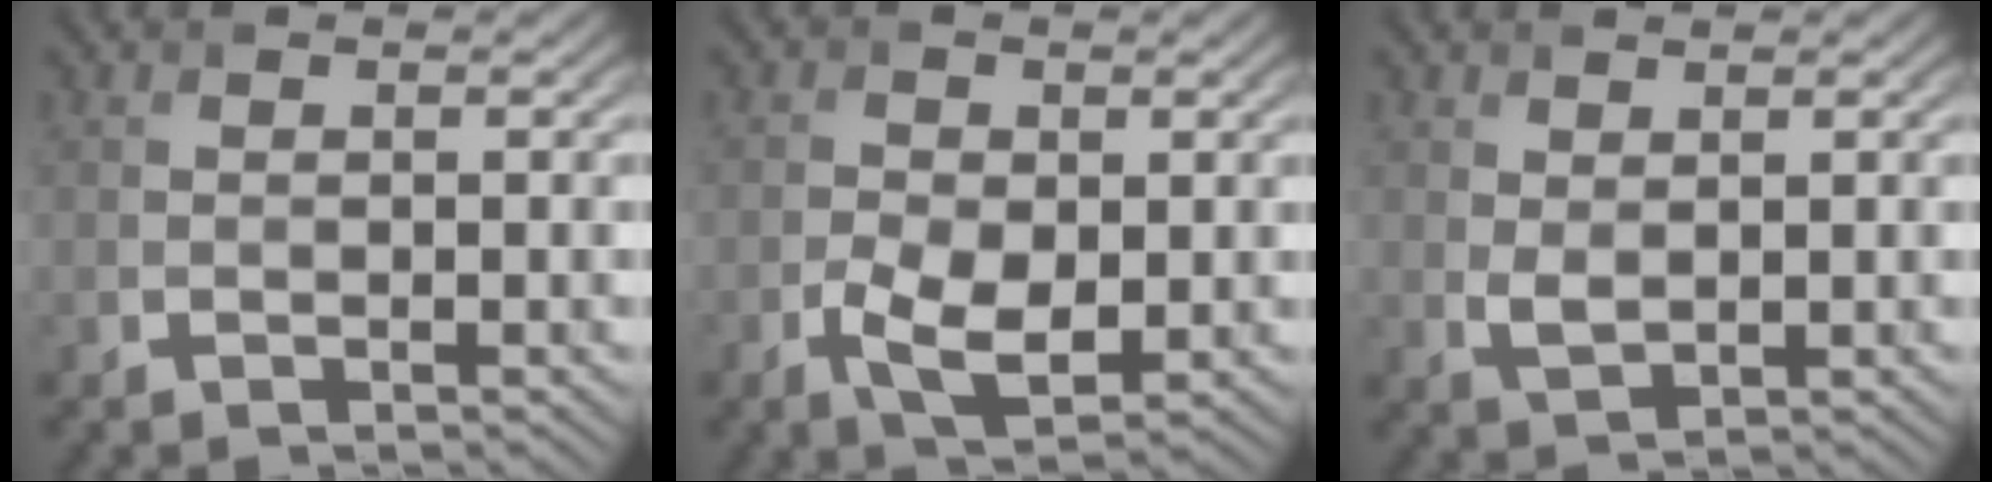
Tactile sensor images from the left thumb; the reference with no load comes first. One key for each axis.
{"total": 4.6, "fx": -1.1, "fy": 2.6, "fz": 3.6, "tx": -0.077, "ty": -0.009, "tz": -0.020}
{"total": 1.7, "fx": 1.0, "fy": 0.8, "fz": 1.2, "tx": -0.033, "ty": -0.004, "tz": 0.022}